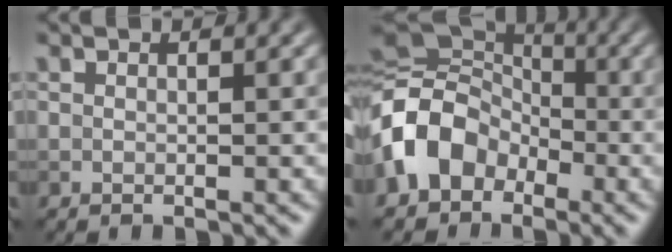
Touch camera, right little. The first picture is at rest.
{"total": 9.4, "force": [-3.2, 7.1, 5.2], "torque": [-0.103, -0.004, -0.075]}